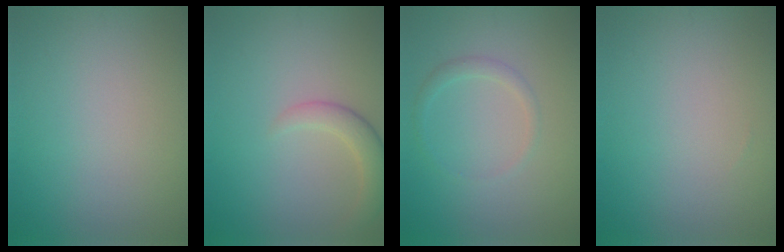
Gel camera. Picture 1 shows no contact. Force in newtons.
{"total": 2.7, "press": 2.7, "slide": 0.2}
{"total": 1.3, "press": 1.3, "slide": 0.0}
{"total": 0.0}